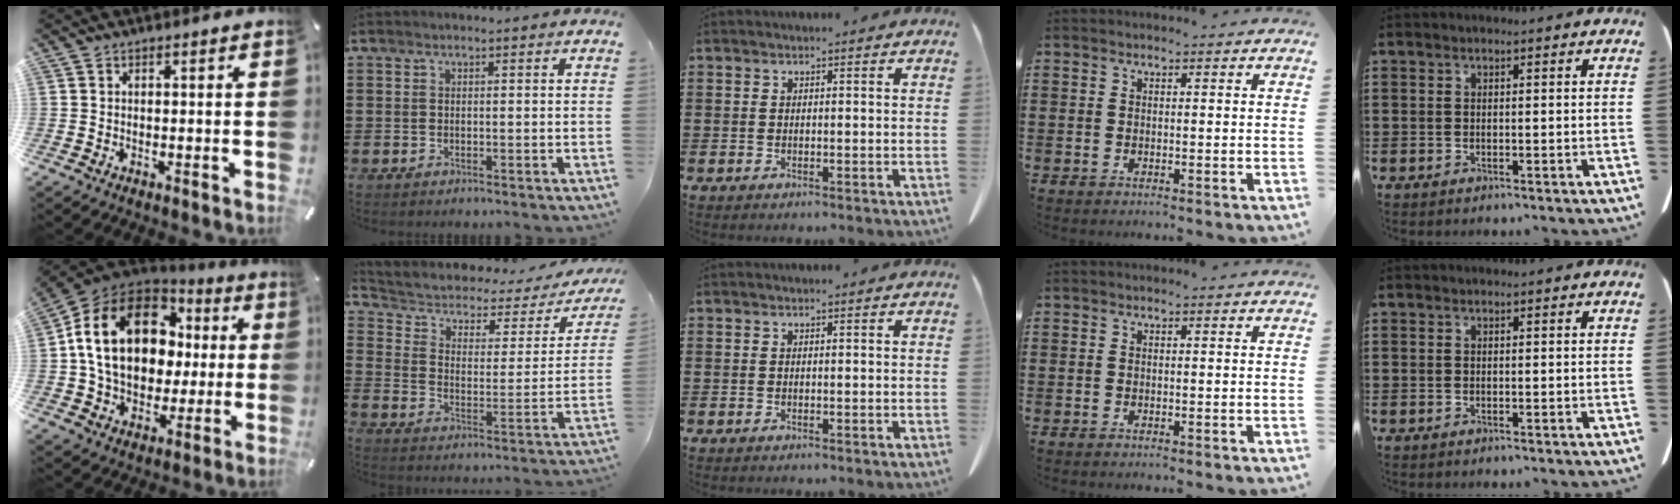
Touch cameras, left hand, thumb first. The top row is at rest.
{"thumb": {"total": 19.8, "force": [3.3, 15.1, 12.4], "torque": [-0.249, 0.010, 0.064]}, "index": {"total": 3.0, "force": [1.6, 1.9, 1.7], "torque": [-0.050, -0.017, 0.016]}}